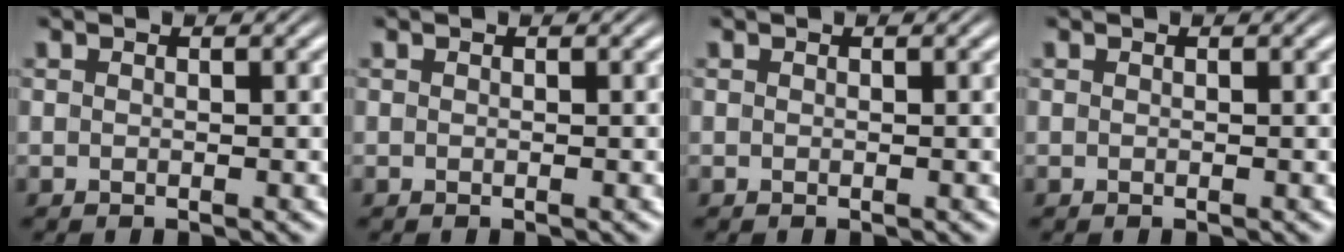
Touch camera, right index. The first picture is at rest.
{"total": 0.0}
{"total": 0.0}
{"total": 0.0}